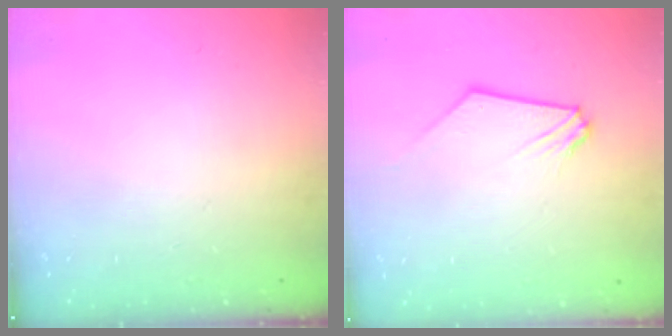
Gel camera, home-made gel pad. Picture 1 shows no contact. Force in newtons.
{"total": 0.7, "press": 0.7, "slide": 0.1}